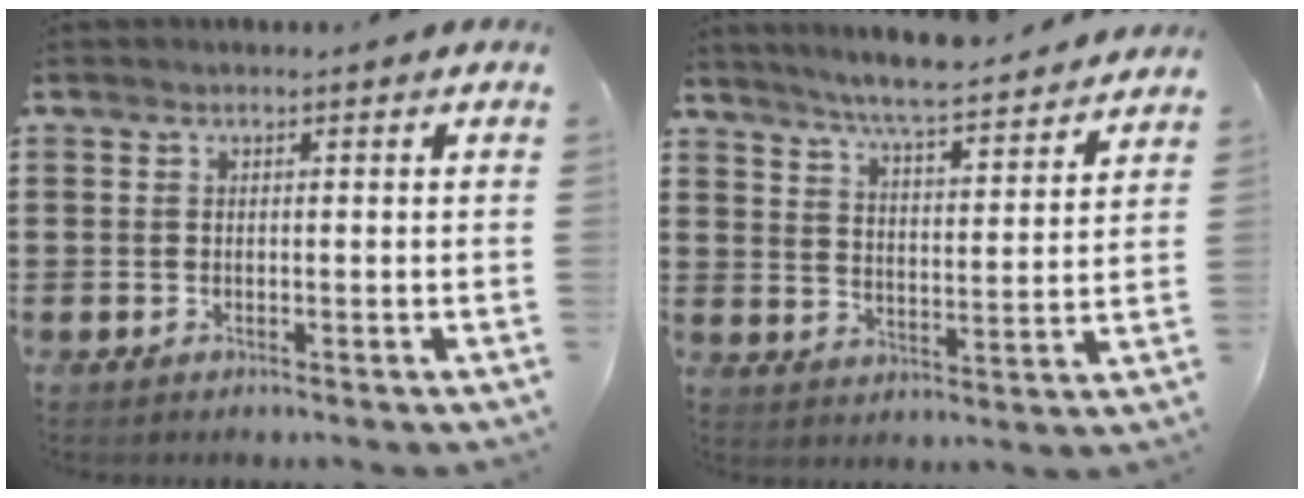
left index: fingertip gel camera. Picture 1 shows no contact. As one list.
[{"total": 6.1, "force": [5.7, -0.3, 2.3], "torque": [-0.059, -0.042, 0.092]}]